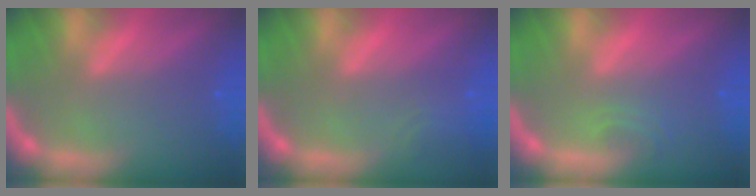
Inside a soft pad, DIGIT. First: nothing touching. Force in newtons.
{"total": 1.9}
{"total": 1.4}